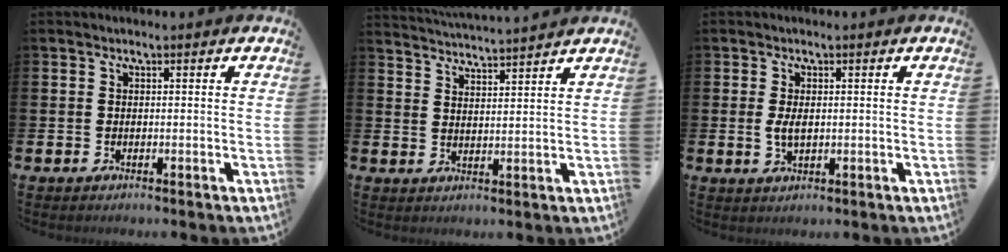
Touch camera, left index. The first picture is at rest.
{"total": 4.1, "force": [4.1, -0.6, -0.1], "torque": [-0.016, -0.030, 0.073]}
{"total": 2.4, "force": [0.1, 1.2, 2.0], "torque": [-0.027, -0.001, -0.002]}